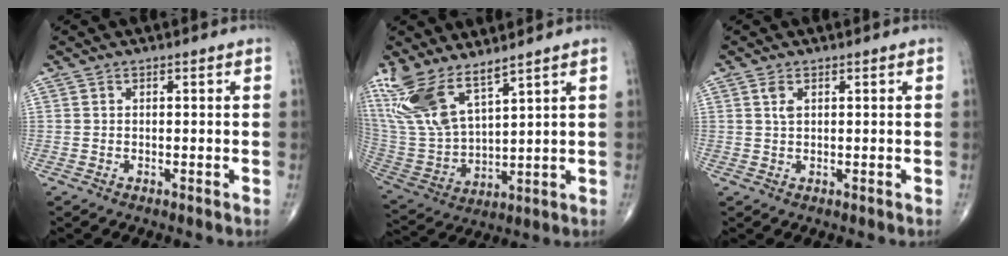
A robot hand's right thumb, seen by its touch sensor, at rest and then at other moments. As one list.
[{"total": 13.8, "force": [9.9, 4.5, 8.6], "torque": [-0.184, -0.045, 0.217]}, {"total": 1.7, "force": [0.7, 0.8, 1.3], "torque": [-0.029, 0.005, 0.017]}]